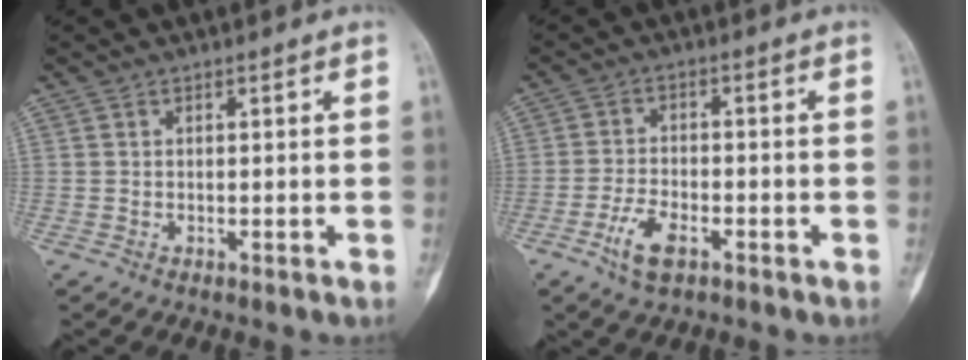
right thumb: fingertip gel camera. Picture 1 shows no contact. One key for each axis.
{"total": 6.0, "fx": -3.0, "fy": 2.9, "fz": 4.3, "tx": -0.081, "ty": 0.011, "tz": -0.056}